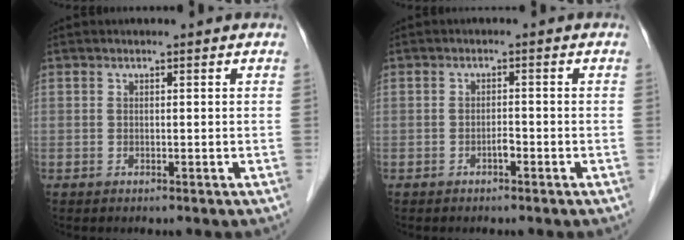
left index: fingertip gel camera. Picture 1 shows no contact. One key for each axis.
{"total": 1.1, "fx": -0.8, "fy": 0.3, "fz": 0.8, "tx": -0.013, "ty": 0.002, "tz": -0.013}